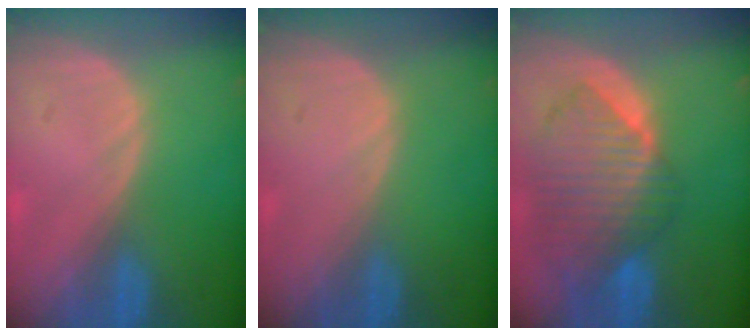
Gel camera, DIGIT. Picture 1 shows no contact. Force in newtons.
{"total": 0.0}
{"total": 10.4, "press": 9.0, "slide": 5.1}